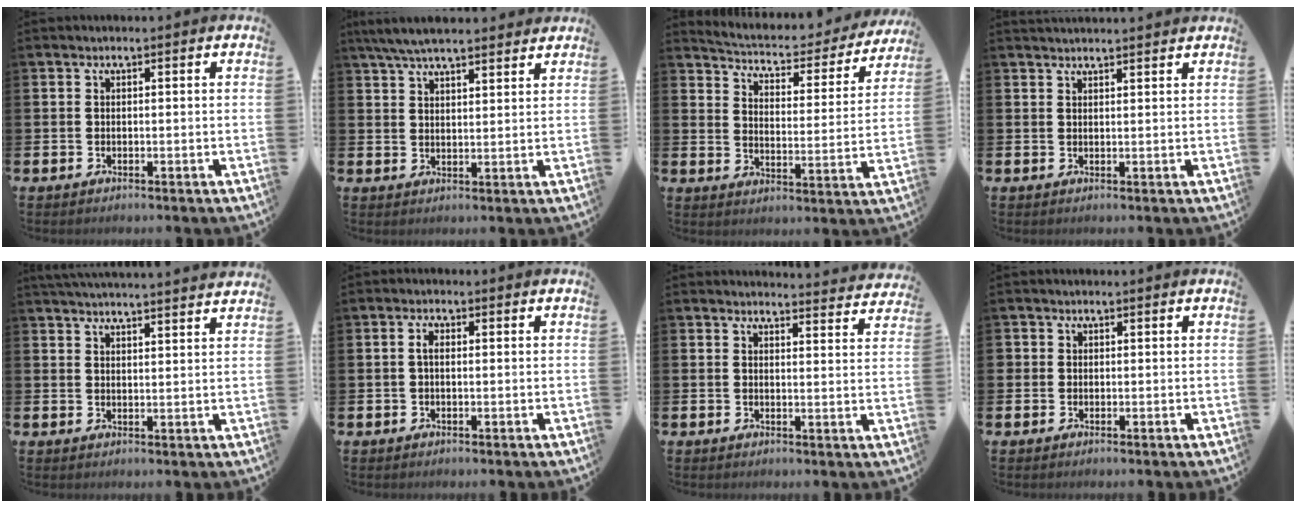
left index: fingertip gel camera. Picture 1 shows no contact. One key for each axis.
{"total": 5.9, "fx": 5.5, "fy": 0.9, "fz": 1.9, "tx": -0.059, "ty": -0.009, "tz": 0.103}
{"total": 4.9, "fx": 4.6, "fy": 1.2, "fz": 0.9, "tx": -0.045, "ty": -0.039, "tz": 0.074}
{"total": 2.0, "fx": 2.0, "fy": 0.1, "fz": 0.1, "tx": 0.005, "ty": -0.010, "tz": 0.036}
{"total": 3.9, "fx": 3.9, "fy": -0.5, "fz": 0.3, "tx": -0.014, "ty": -0.020, "tz": 0.070}
{"total": 1.6, "fx": 0.3, "fy": 0.8, "fz": 1.4, "tx": -0.022, "ty": 0.005, "tz": 0.002}
{"total": 3.3, "fx": 3.3, "fy": 0.1, "fz": 0.0, "tx": 0.011, "ty": -0.027, "tz": 0.056}
{"total": 0.9, "fx": 0.3, "fy": 0.9, "fz": 0.0, "tx": 0.012, "ty": 0.001, "tz": 0.002}